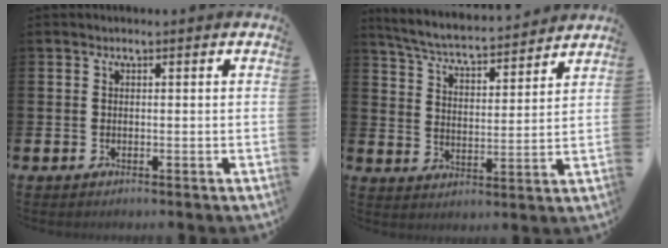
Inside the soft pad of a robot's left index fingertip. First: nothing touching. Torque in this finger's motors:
{"motor_torque": [0.16, -0.32, 0.43, 0.16]}